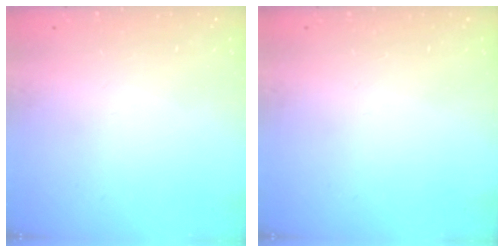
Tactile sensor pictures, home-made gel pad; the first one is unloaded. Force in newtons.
{"total": 0.0}